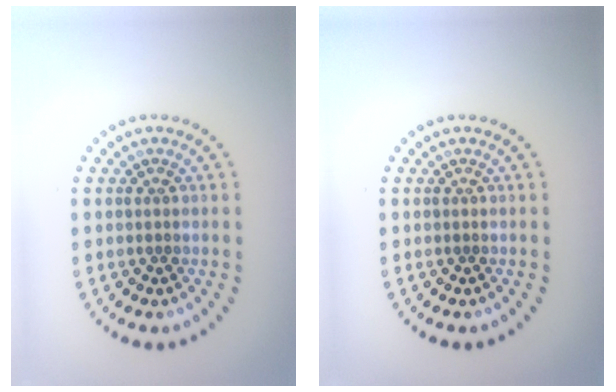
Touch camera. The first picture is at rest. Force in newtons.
{"total": 0.0}